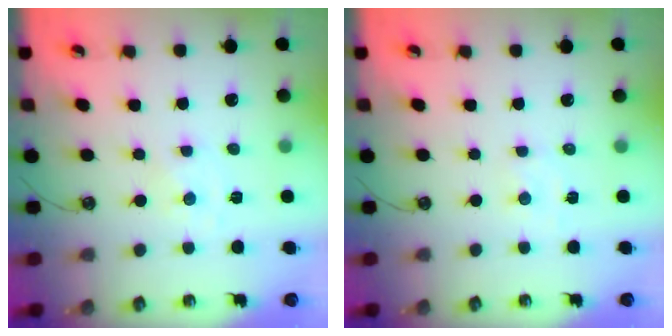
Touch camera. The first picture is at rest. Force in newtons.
{"total": 2.0, "press": 1.9, "slide": 0.3}